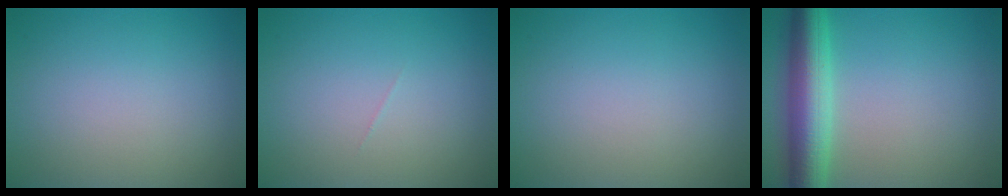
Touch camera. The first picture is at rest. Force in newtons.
{"total": 0.0}
{"total": 0.0}
{"total": 6.6, "press": 6.6, "slide": 0.1}